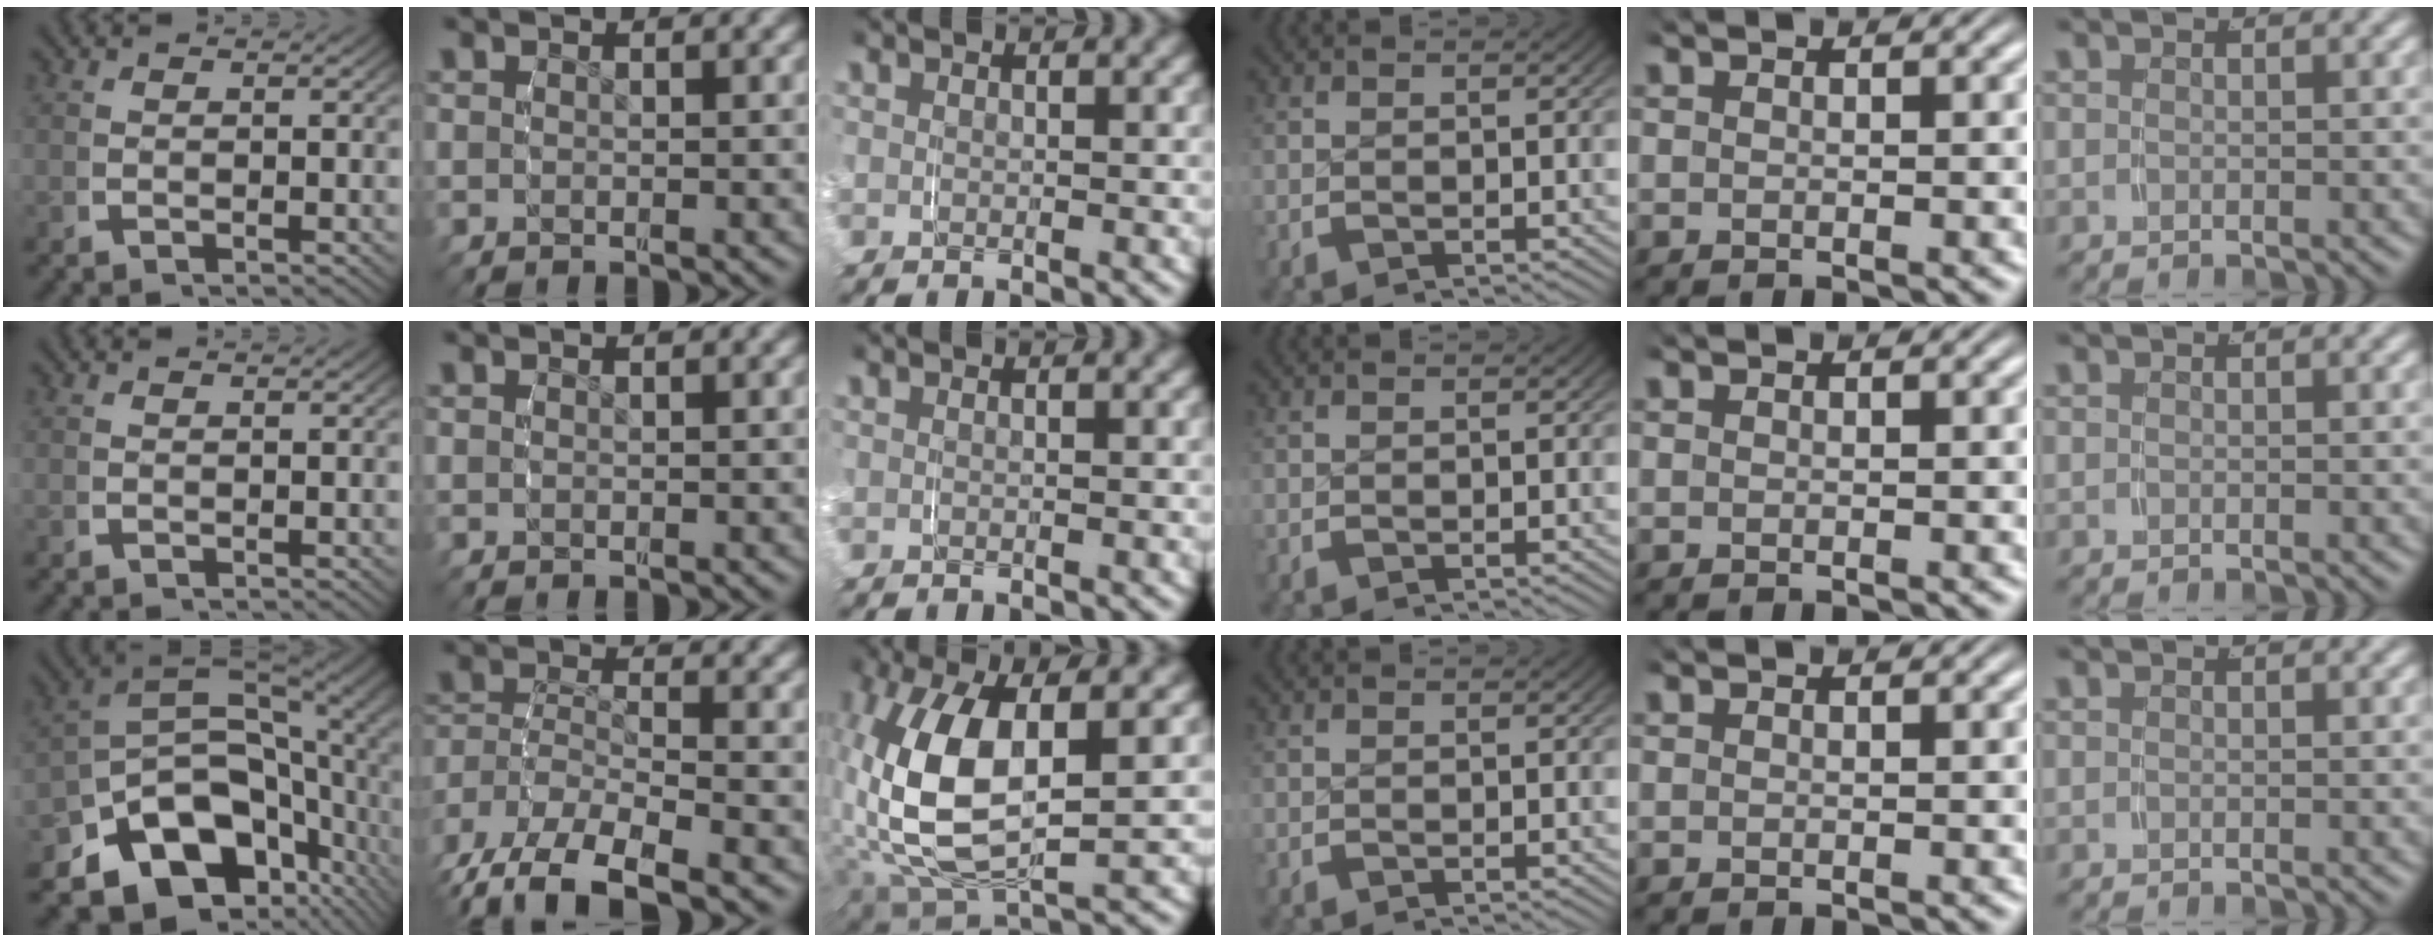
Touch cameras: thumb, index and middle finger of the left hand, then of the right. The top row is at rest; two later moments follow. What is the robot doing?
{"motion": "grasp_and_lifting", "object": "shorts"}